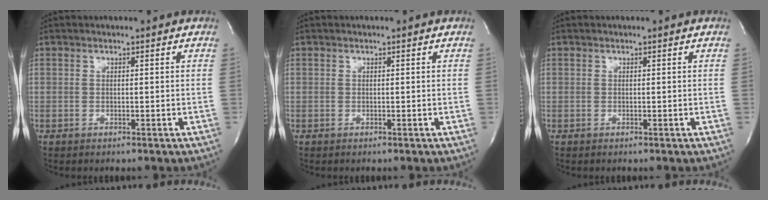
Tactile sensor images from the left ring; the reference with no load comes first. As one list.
[{"total": 0.0}, {"total": 0.0}]